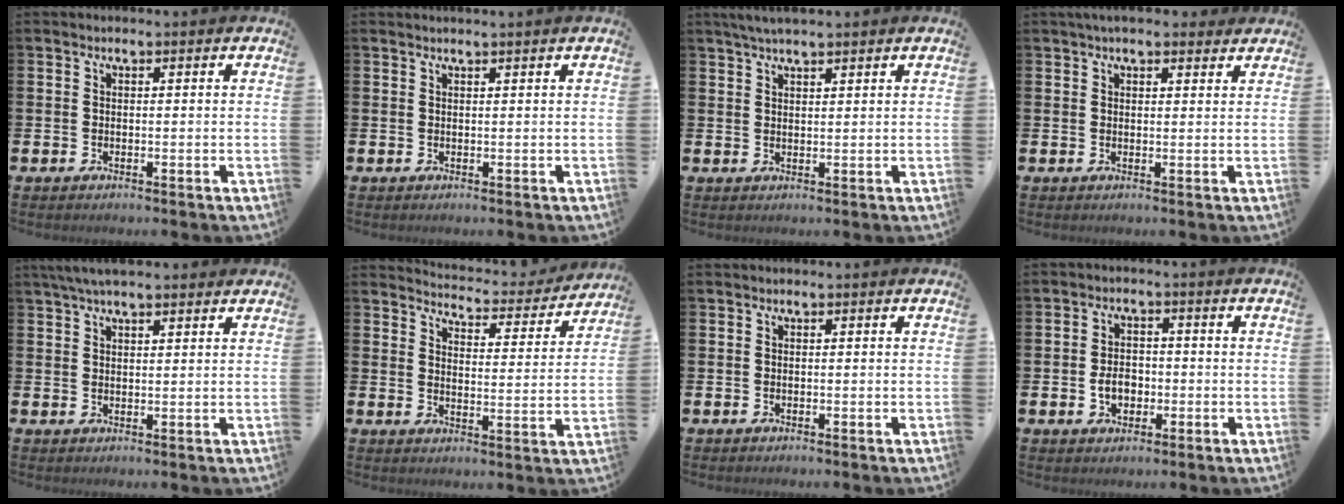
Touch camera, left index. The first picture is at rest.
{"total": 0.6, "force": [0.6, -0.2, 0.1], "torque": [-0.001, -0.002, 0.012]}
{"total": 3.1, "force": [2.7, 0.5, 1.5], "torque": [-0.033, -0.001, 0.049]}
{"total": 3.1, "force": [2.9, 0.9, 0.9], "torque": [-0.016, -0.008, 0.051]}
{"total": 4.1, "force": [3.5, 0.8, 2.0], "torque": [-0.040, -0.005, 0.064]}
{"total": 4.5, "force": [4.4, 0.6, 0.4], "torque": [-0.022, -0.041, 0.070]}
{"total": 0.0}
{"total": 3.5, "force": [-0.9, 2.6, 2.1], "torque": [-0.025, -0.003, -0.024]}